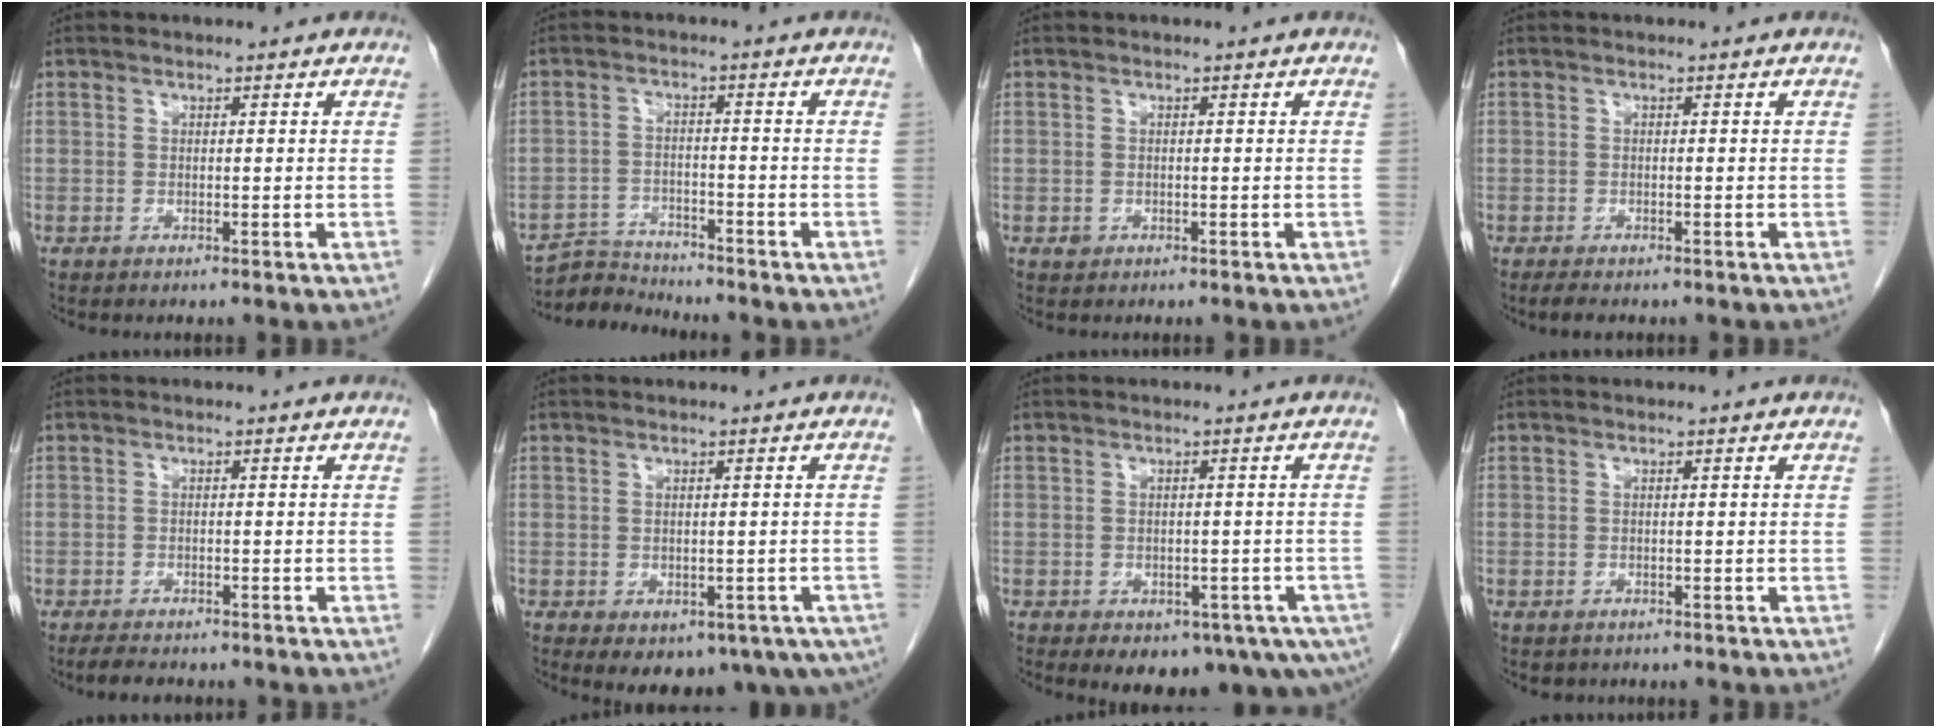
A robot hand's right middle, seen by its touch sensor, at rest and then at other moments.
{"total": 5.0, "force": [-4.9, 0.3, -0.8], "torque": [0.011, -0.004, -0.090]}
{"total": 0.7, "force": [-0.2, 0.6, 0.2], "torque": [-0.004, 0.001, -0.002]}
{"total": 1.8, "force": [-1.4, 0.6, 0.9], "torque": [-0.023, -0.005, -0.021]}
{"total": 3.6, "force": [-3.1, 1.1, 1.4], "torque": [-0.029, -0.008, -0.046]}
{"total": 11.9, "force": [-6.4, 7.3, 6.9], "torque": [-0.098, -0.006, -0.071]}
{"total": 11.5, "force": [-6.8, 5.7, 7.3], "torque": [-0.080, 0.002, -0.081]}
{"total": 1.0, "force": [-0.7, 0.7, 0.1], "torque": [-0.010, 0.001, -0.007]}